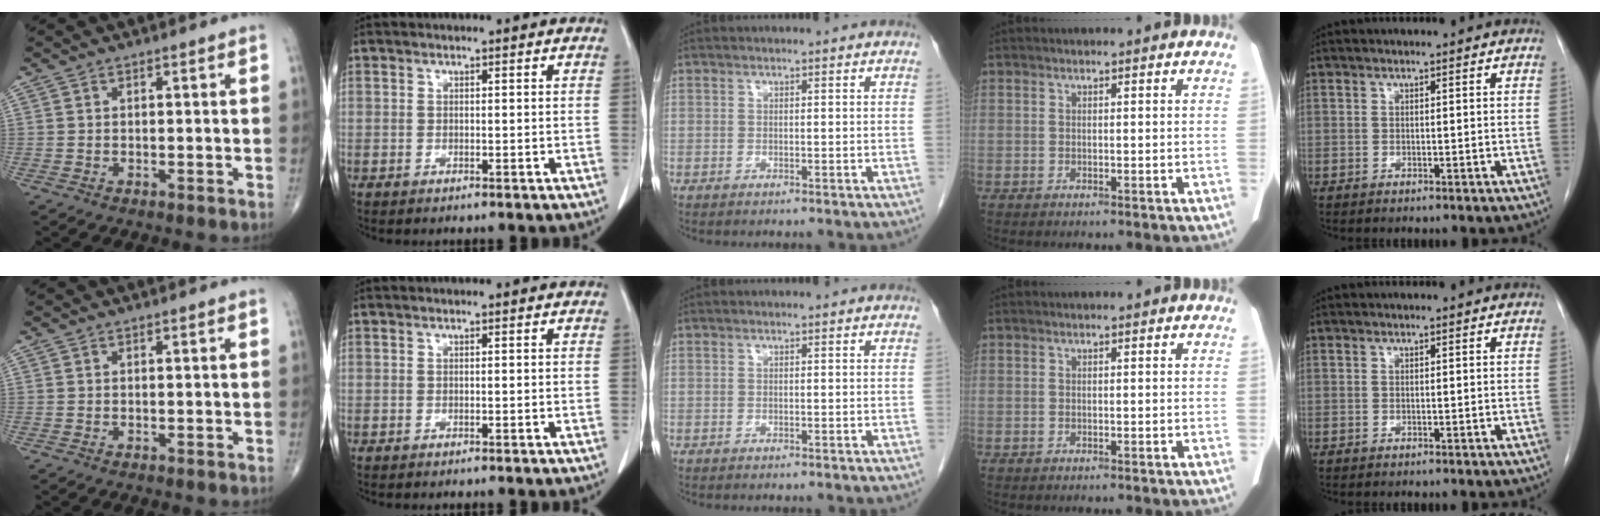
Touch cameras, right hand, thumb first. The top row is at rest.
{}